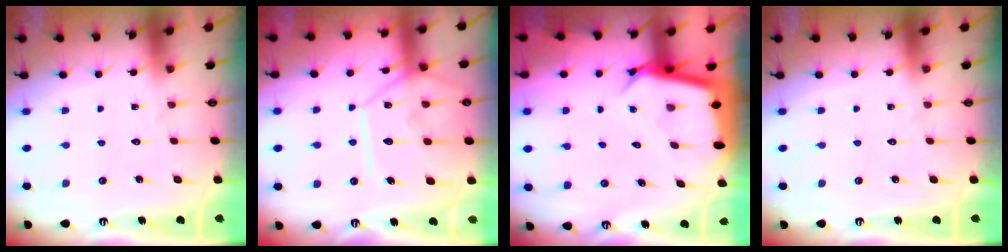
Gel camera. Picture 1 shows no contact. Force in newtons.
{"total": 14.2, "press": 14.2, "slide": 1.3}
{"total": 4.6, "press": 4.5, "slide": 0.3}
{"total": 0.0}